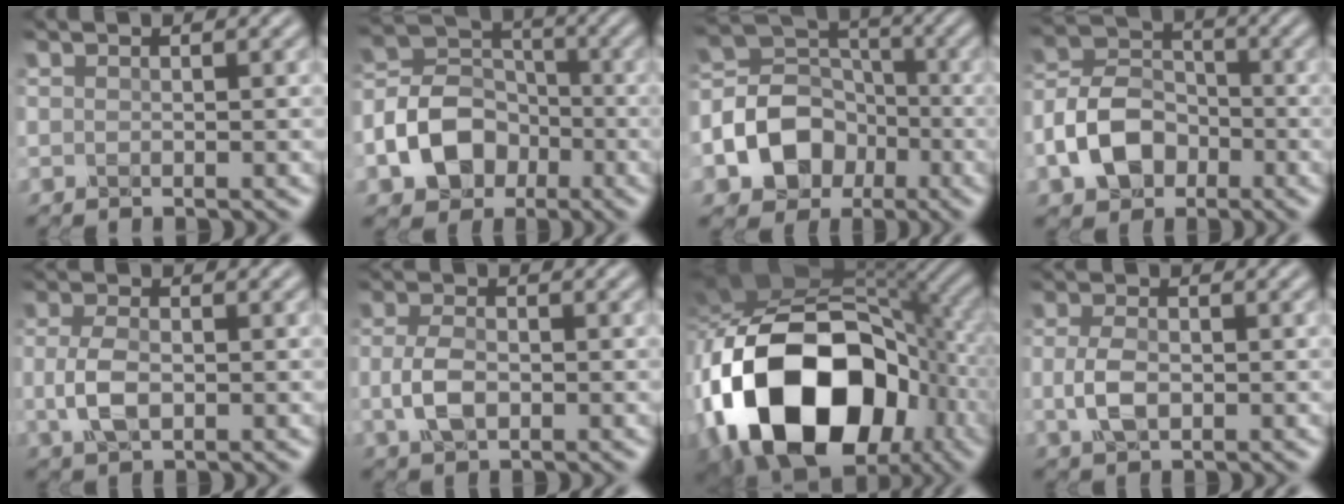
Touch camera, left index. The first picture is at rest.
{"total": 7.4, "force": [-3.0, 5.5, 4.0], "torque": [-0.074, -0.001, -0.065]}
{"total": 8.9, "force": [-3.3, 7.1, 4.1], "torque": [-0.084, 0.000, -0.078]}
{"total": 5.9, "force": [-2.5, 4.1, 3.4], "torque": [-0.070, 0.008, -0.056]}
{"total": 3.0, "force": [-0.4, 1.5, 2.6], "torque": [-0.067, 0.002, -0.005]}
{"total": 2.9, "force": [-0.5, 1.5, 2.4], "torque": [-0.064, 0.002, -0.010]}
{"total": 18.0, "force": [-5.0, 11.7, 12.7], "torque": [-0.247, -0.014, -0.081]}
{"total": 2.6, "force": [-0.4, 1.4, 2.2], "torque": [-0.058, 0.002, -0.006]}